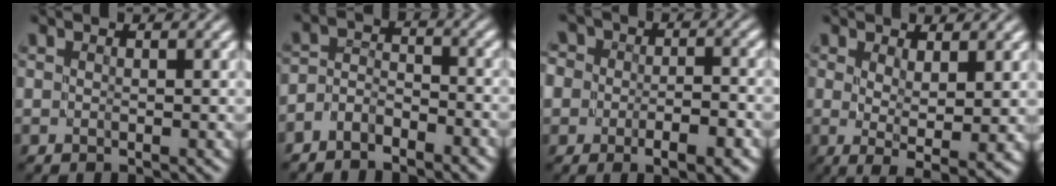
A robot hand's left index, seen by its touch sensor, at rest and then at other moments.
{"total": 3.3, "force": [-2.8, 1.3, 1.1], "torque": [-0.020, 0.004, -0.061]}
{"total": 6.5, "force": [-2.0, 4.5, 4.3], "torque": [-0.020, 0.003, -0.041]}
{"total": 3.5, "force": [0.7, 0.6, 3.3], "torque": [-0.054, -0.015, 0.018]}